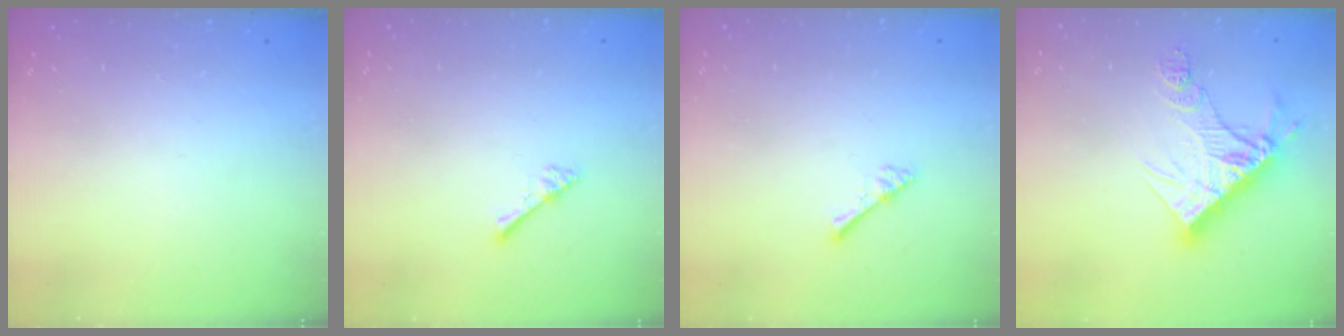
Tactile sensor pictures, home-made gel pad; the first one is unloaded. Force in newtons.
{"total": 2.8, "press": 2.8, "slide": 0.4}
{"total": 2.8, "press": 2.8, "slide": 0.4}
{"total": 14.9, "press": 14.8, "slide": 1.7}